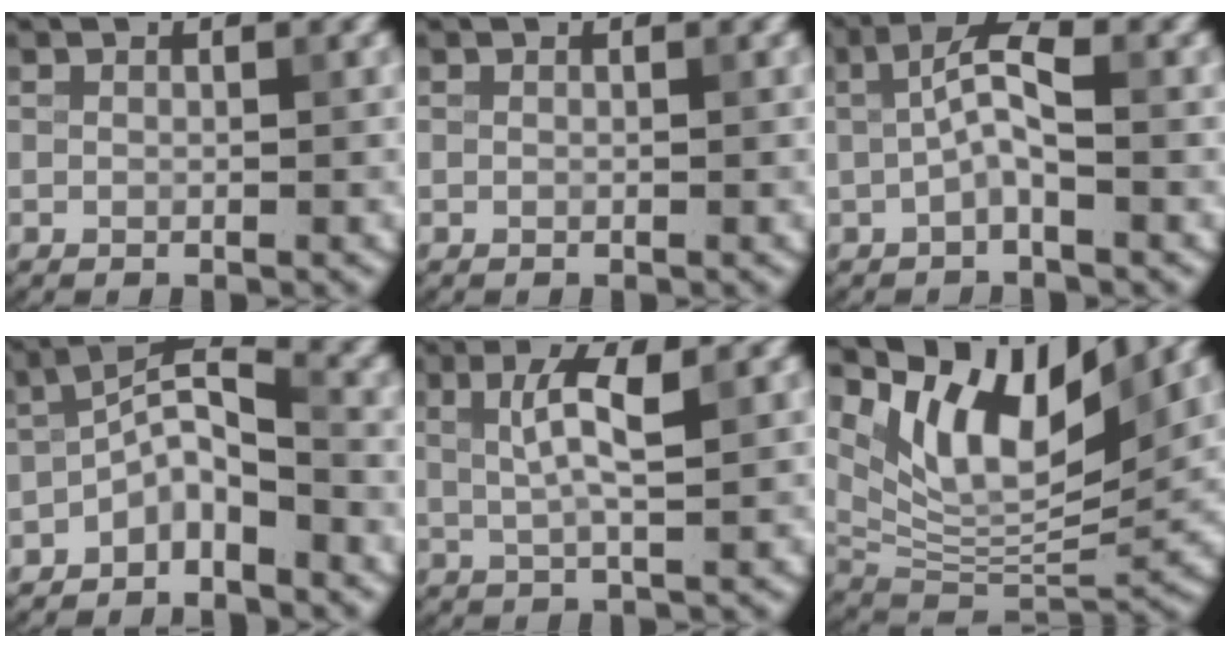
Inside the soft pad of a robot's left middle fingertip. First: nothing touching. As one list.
[{"total": 0.0}, {"total": 3.3, "force": [-0.2, 0.9, 3.2], "torque": [-0.062, 0.013, -0.012]}, {"total": 4.0, "force": [-2.4, 1.5, 2.9], "torque": [-0.050, 0.017, -0.052]}, {"total": 3.8, "force": [1.0, 0.8, 3.5], "torque": [-0.066, 0.001, 0.017]}, {"total": 10.7, "force": [6.4, 3.7, 7.8], "torque": [-0.133, -0.004, 0.123]}]